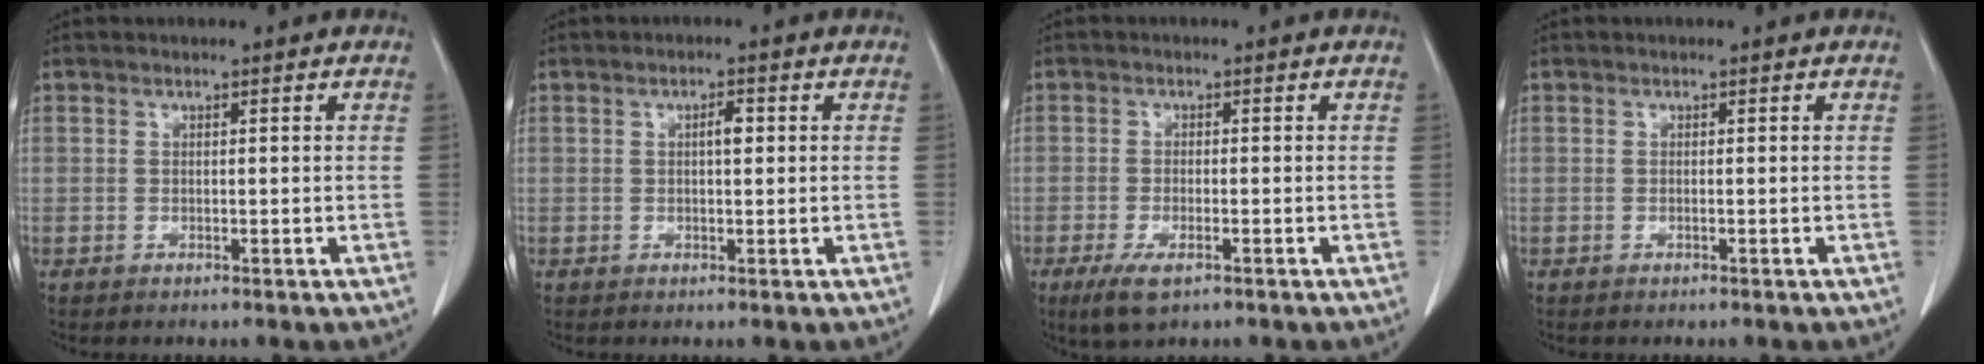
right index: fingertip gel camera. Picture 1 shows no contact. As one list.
[{"total": 1.9, "force": [0.4, 0.6, 1.8], "torque": [-0.032, 0.003, 0.006]}, {"total": 4.5, "force": [-2.5, 1.4, 3.5], "torque": [-0.072, -0.009, -0.038]}, {"total": 0.0}]